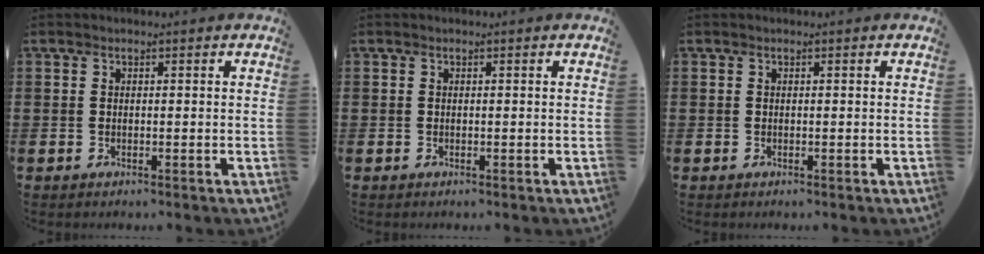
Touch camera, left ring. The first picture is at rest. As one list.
[{"total": 0.0}, {"total": 0.0}]